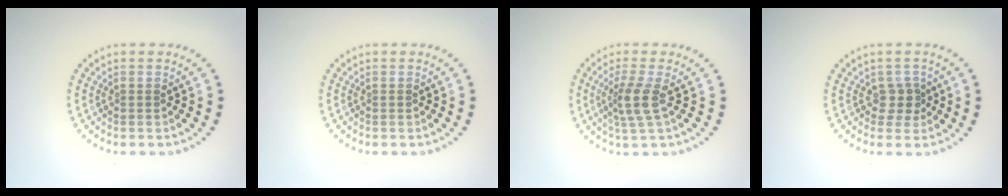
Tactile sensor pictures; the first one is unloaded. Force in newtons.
{"total": 0.0}
{"total": 2.8, "press": 2.1, "slide": 1.8}
{"total": 1.8, "press": 1.4, "slide": 1.0}